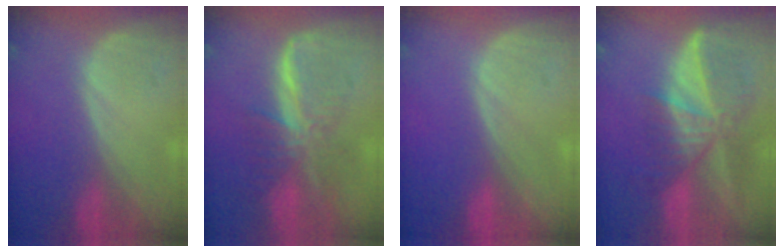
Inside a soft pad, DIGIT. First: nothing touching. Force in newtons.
{"total": 8.1, "press": 7.0, "slide": 4.1}
{"total": 0.0}
{"total": 9.4, "press": 8.2, "slide": 4.6}